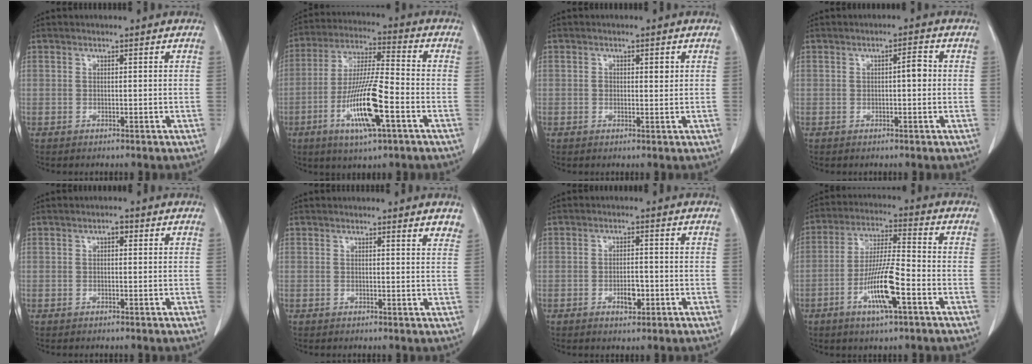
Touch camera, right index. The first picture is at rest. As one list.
[{"total": 13.8, "force": [-5.2, 1.5, 12.7], "torque": [-0.252, -0.013, -0.093]}, {"total": 1.8, "force": [0.3, 1.0, 1.5], "torque": [-0.028, 0.005, 0.008]}, {"total": 2.2, "force": [0.0, 0.6, 2.2], "torque": [-0.033, 0.006, -0.001]}, {"total": 1.1, "force": [0.3, 0.6, 0.9], "torque": [-0.012, 0.005, 0.004]}, {"total": 2.9, "force": [2.6, 0.4, 1.2], "torque": [-0.014, -0.012, 0.016]}, {"total": 3.2, "force": [-1.3, 1.4, 2.6], "torque": [-0.046, 0.003, -0.015]}, {"total": 10.8, "force": [-4.5, 1.2, 9.8], "torque": [-0.190, -0.006, -0.082]}]